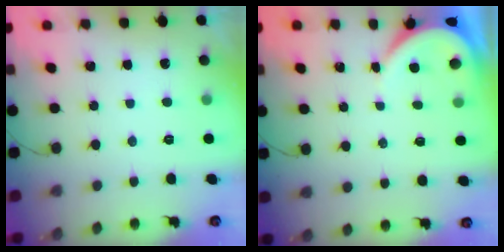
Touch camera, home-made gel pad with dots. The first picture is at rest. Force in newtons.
{"total": 3.5, "press": 3.4, "slide": 0.5}